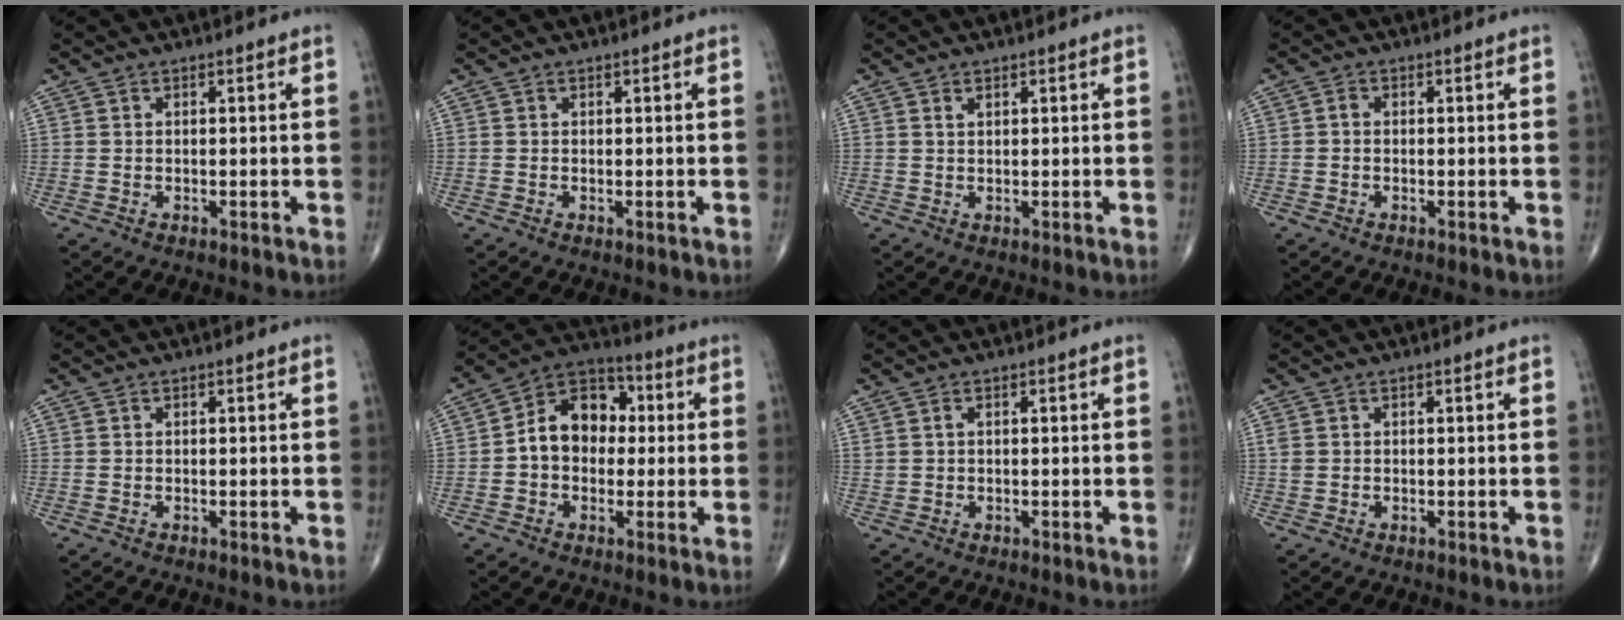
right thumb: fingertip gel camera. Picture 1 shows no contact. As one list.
[{"total": 0.0}, {"total": 1.0, "force": [0.6, 0.6, 0.6], "torque": [-0.007, -0.001, 0.011]}, {"total": 1.0, "force": [-0.2, 0.8, 0.6], "torque": [-0.006, 0.002, -0.007]}, {"total": 0.0}, {"total": 12.6, "force": [0.9, 9.5, 8.3], "torque": [-0.102, 0.030, 0.004]}, {"total": 0.9, "force": [0.4, 0.6, 0.6], "torque": [-0.013, 0.004, 0.010]}, {"total": 1.2, "force": [0.2, 1.0, 0.6], "torque": [-0.017, 0.005, 0.008]}]